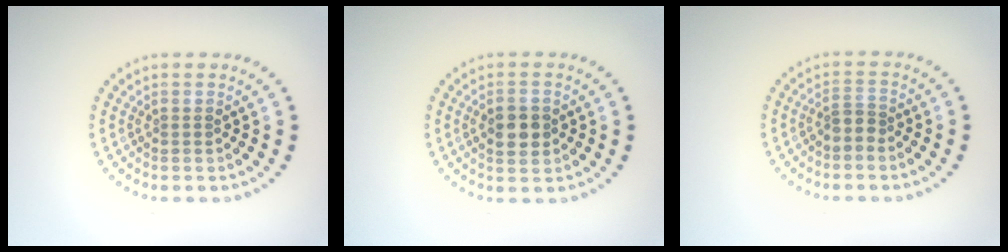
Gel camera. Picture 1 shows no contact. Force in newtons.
{"total": 3.0, "press": 3.0, "slide": 0.1}
{"total": 1.8, "press": 1.3, "slide": 1.2}